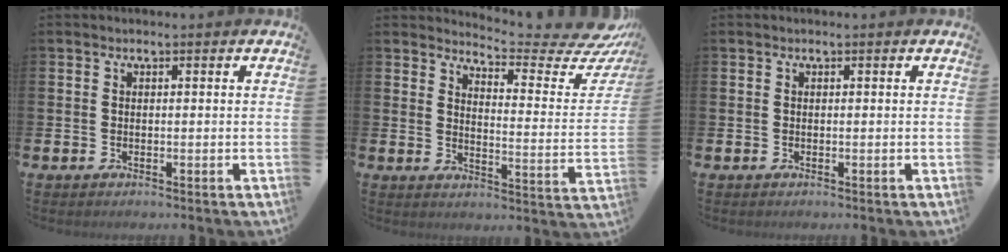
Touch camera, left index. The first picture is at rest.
{"total": 6.3, "force": [5.8, 0.7, 2.4], "torque": [-0.051, -0.051, 0.091]}
{"total": 0.0}